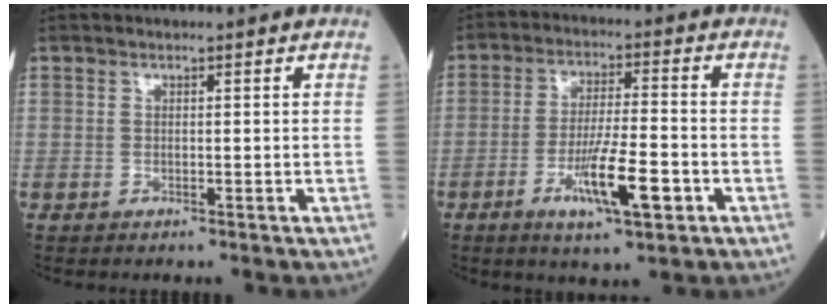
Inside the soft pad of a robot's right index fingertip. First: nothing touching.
{"total": 9.7, "force": [-3.8, 1.2, 8.8], "torque": [-0.159, -0.010, -0.063]}